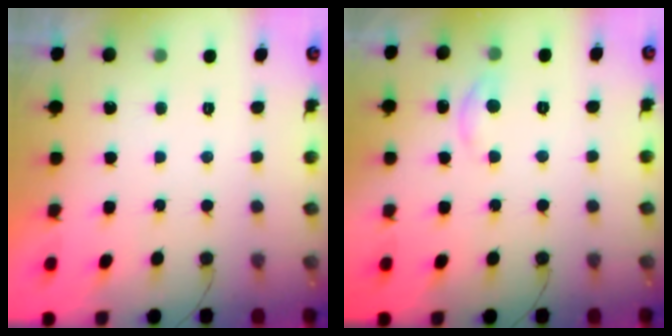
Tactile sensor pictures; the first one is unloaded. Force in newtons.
{"total": 4.4, "press": 4.3, "slide": 0.6}